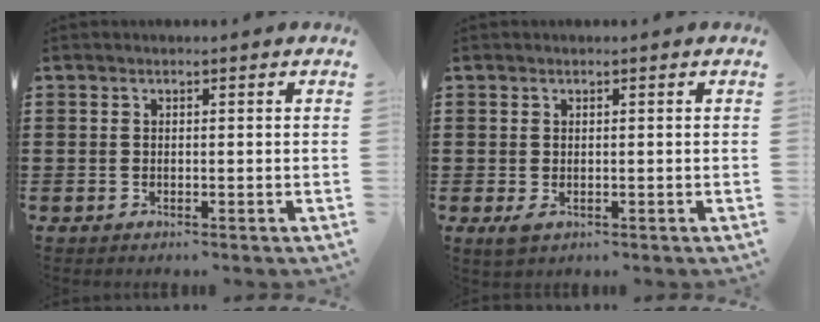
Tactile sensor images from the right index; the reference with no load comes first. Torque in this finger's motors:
{"motor_torque": [0.54, 1.06, 0.04, 0.00]}